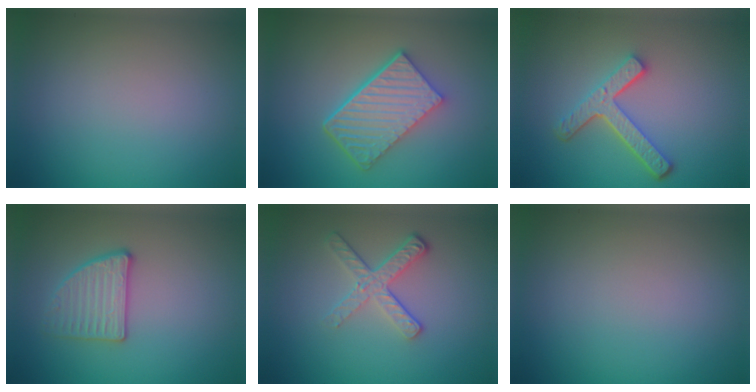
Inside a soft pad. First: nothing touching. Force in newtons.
{"total": 6.0, "press": 4.4, "slide": 4.0}
{"total": 4.2, "press": 3.3, "slide": 2.7}
{"total": 2.8, "press": 2.7, "slide": 0.6}
{"total": 3.2, "press": 2.5, "slide": 2.0}
{"total": 0.0}